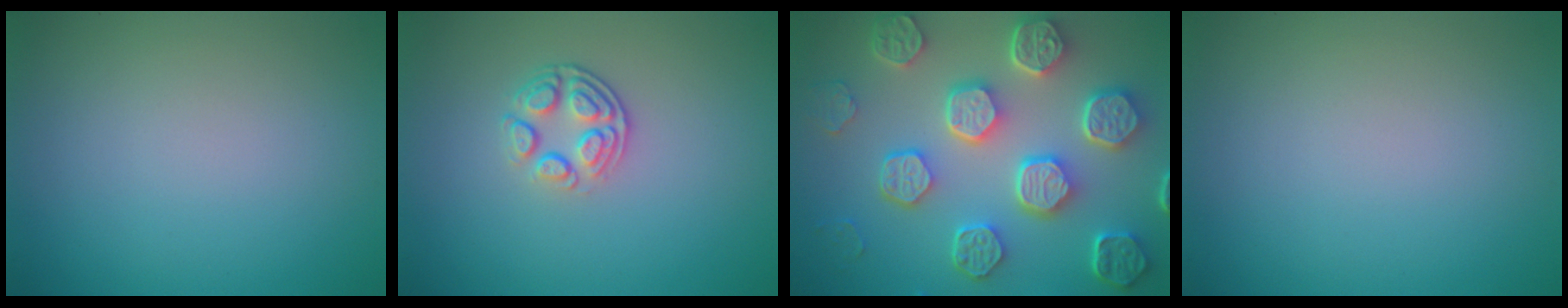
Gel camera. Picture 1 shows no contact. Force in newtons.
{"total": 3.0, "press": 2.3, "slide": 1.9}
{"total": 8.8, "press": 6.7, "slide": 5.6}
{"total": 0.0}